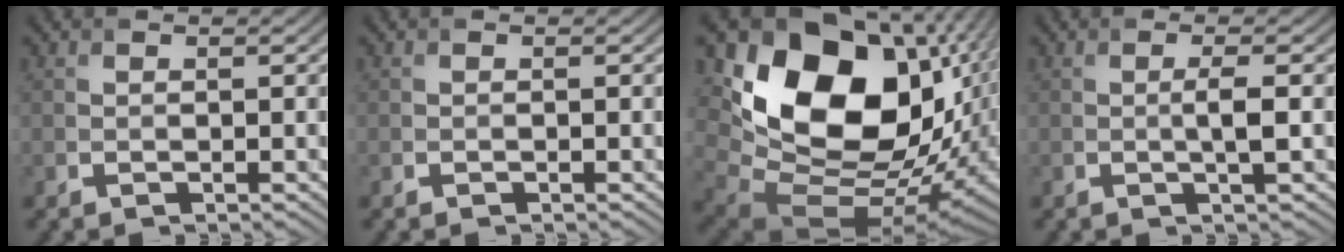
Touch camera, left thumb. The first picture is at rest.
{"total": 0.0}
{"total": 19.9, "force": [4.4, 14.0, 13.4], "torque": [-0.287, -0.032, 0.110]}
{"total": 2.2, "force": [-0.1, 0.1, 2.2], "torque": [-0.042, 0.001, -0.007]}